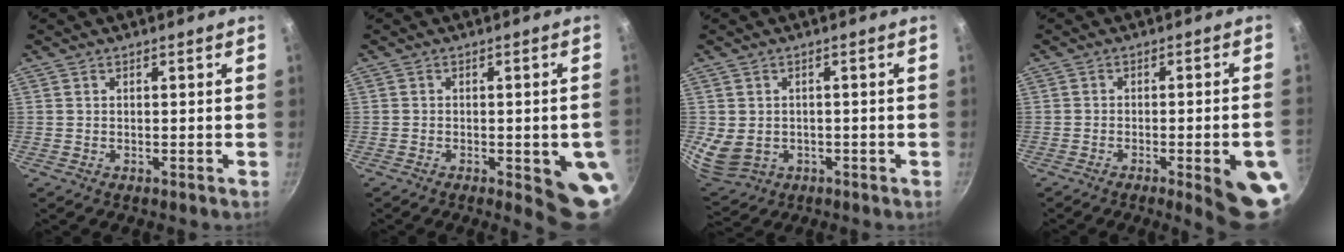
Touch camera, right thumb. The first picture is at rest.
{"total": 9.1, "force": [-2.4, 2.8, 8.3], "torque": [-0.069, 0.007, -0.024]}
{"total": 7.3, "force": [-0.9, 5.9, 4.1], "torque": [-0.063, -0.002, 0.001]}
{"total": 11.4, "force": [-4.0, 2.4, 10.3], "torque": [-0.103, 0.019, -0.047]}